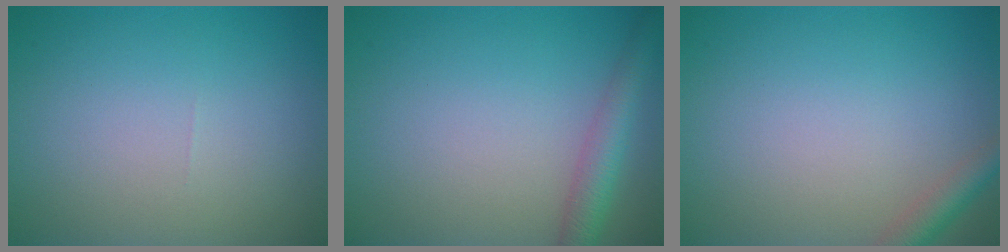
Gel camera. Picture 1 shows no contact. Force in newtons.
{"total": 3.0, "press": 3.0, "slide": 0.1}
{"total": 2.2, "press": 2.2, "slide": 0.2}